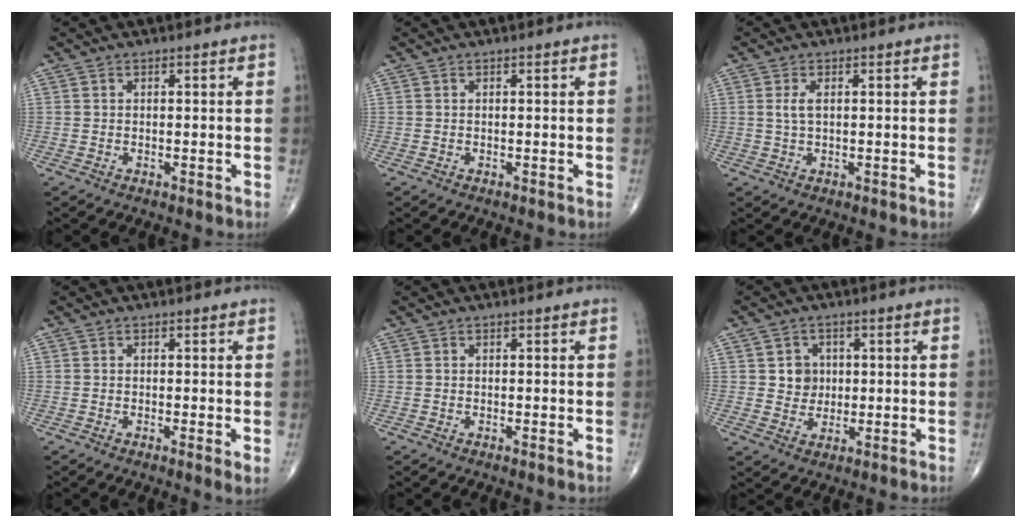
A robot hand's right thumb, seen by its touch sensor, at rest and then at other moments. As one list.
[{"total": 0.0}, {"total": 2.2, "force": [0.5, 0.9, 2.0], "torque": [-0.046, 0.004, 0.012]}, {"total": 1.8, "force": [-0.2, 0.2, 1.8], "torque": [-0.036, -0.008, -0.007]}, {"total": 0.0}, {"total": 4.5, "force": [0.8, 4.2, 1.6], "torque": [-0.001, 0.000, 0.012]}]